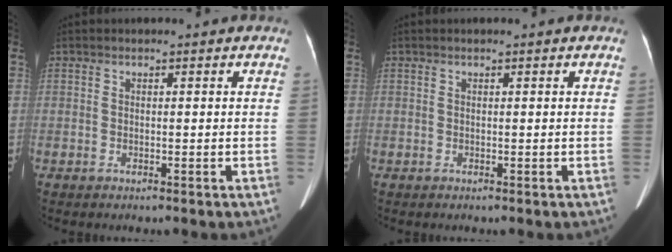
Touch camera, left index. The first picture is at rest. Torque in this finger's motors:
{"motor_torque": [0.08, 0.02, -0.02, 0.02]}